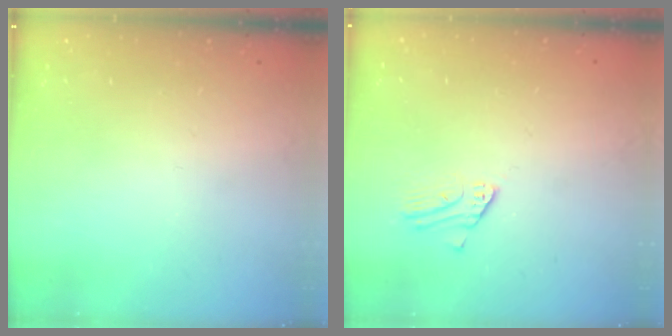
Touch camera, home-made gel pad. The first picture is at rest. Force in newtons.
{"total": 2.0, "press": 2.0, "slide": 0.1}